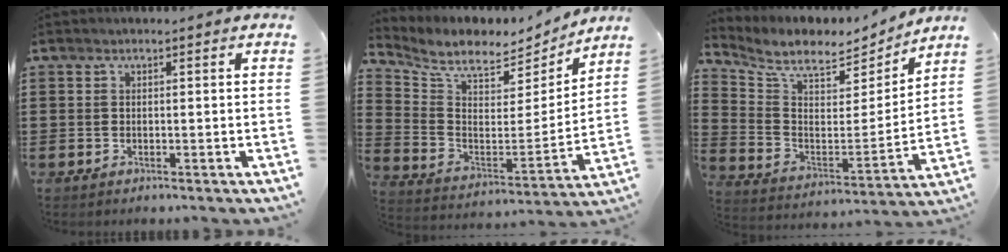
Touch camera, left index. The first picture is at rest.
{"total": 7.2, "force": [6.4, 2.3, 2.4], "torque": [-0.074, -0.056, 0.107]}
{"total": 7.8, "force": [6.8, 2.4, 3.0], "torque": [-0.095, -0.049, 0.115]}